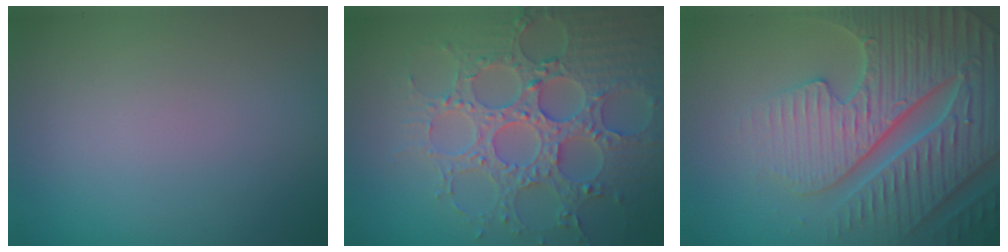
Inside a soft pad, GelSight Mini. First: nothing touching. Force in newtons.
{"total": 7.3, "press": 6.0, "slide": 4.1}
{"total": 7.6, "press": 7.4, "slide": 1.7}